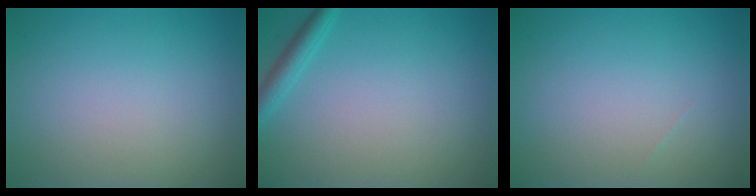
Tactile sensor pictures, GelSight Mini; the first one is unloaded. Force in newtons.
{"total": 1.8, "press": 1.8, "slide": 0.1}
{"total": 0.0}